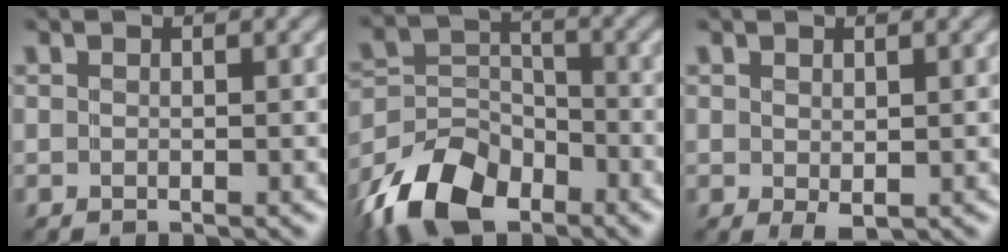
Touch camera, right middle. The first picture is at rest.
{"total": 8.6, "force": [-6.1, 4.8, 3.6], "torque": [-0.077, -0.001, -0.130]}
{"total": 0.9, "force": [0.0, 0.6, 0.6], "torque": [-0.012, -0.002, 0.003]}